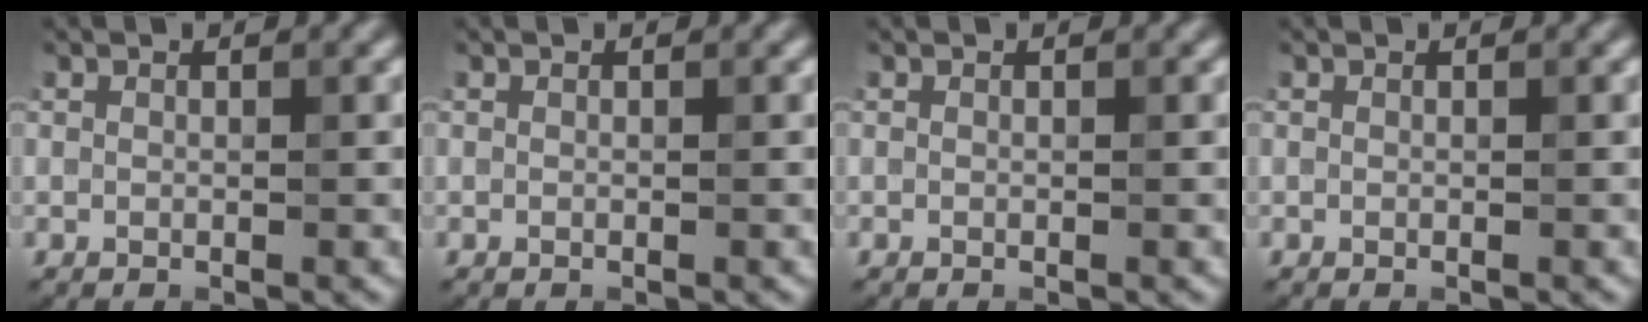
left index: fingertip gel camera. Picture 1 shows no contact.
{"total": 0.0}
{"total": 0.0}
{"total": 0.0}